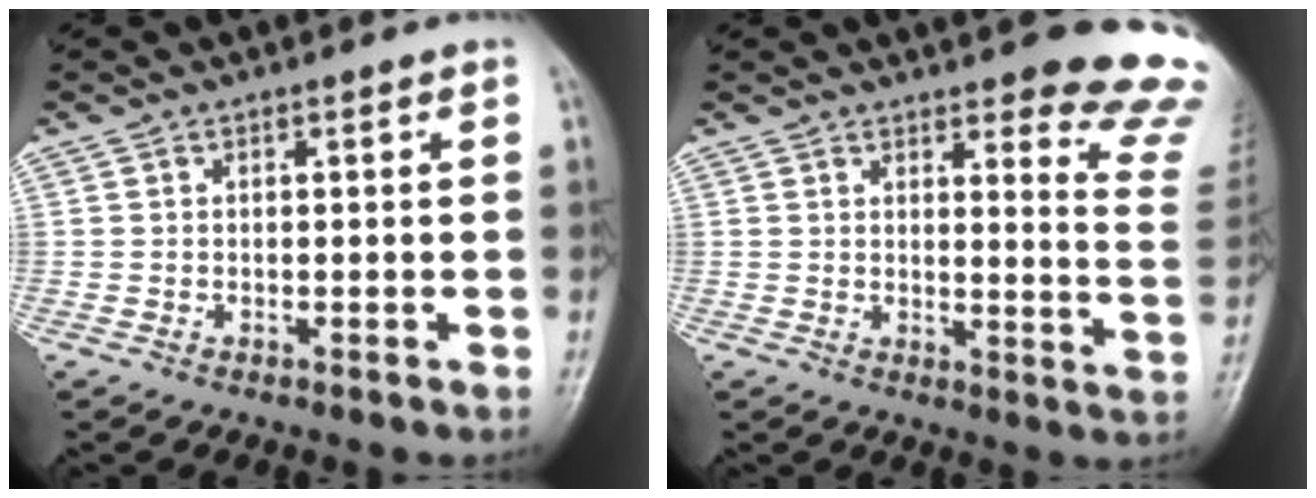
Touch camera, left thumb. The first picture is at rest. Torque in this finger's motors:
{"motor_torque": [1.32, 1.25, 1.22, -1.54, 0.07]}